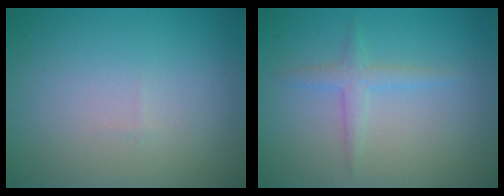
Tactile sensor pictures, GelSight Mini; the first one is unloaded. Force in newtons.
{"total": 1.7, "press": 1.7, "slide": 0.1}